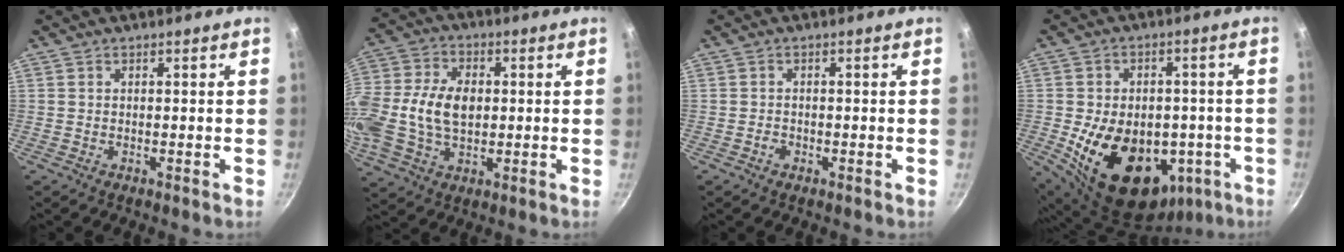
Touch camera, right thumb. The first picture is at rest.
{"total": 18.9, "force": [0.2, 12.9, 13.8], "torque": [-0.282, 0.023, 0.000]}
{"total": 1.2, "force": [-0.7, 0.9, 0.5], "torque": [-0.011, 0.004, -0.012]}
{"total": 22.0, "force": [-5.6, 15.4, 14.8], "torque": [-0.217, 0.017, -0.059]}